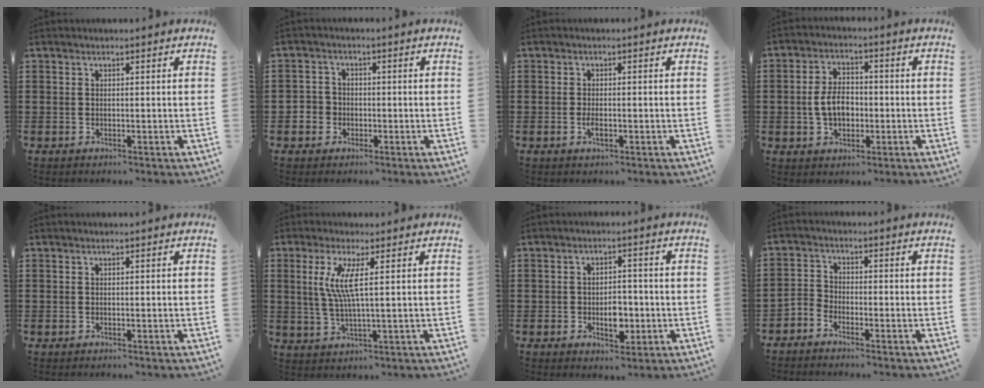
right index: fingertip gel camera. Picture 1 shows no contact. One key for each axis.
{"total": 2.6, "fx": -1.0, "fy": 2.4, "fz": 0.3, "tx": -0.018, "ty": 0.007, "tz": -0.024}
{"total": 1.7, "fx": -0.6, "fy": 0.6, "fz": 1.5, "tx": -0.036, "ty": -0.004, "tz": -0.014}
{"total": 5.7, "fx": -0.8, "fy": 3.6, "fz": 4.3, "tx": -0.089, "ty": 0.002, "tz": -0.022}
{"total": 0.0}
{"total": 6.1, "fx": 1.4, "fy": 0.4, "fz": 5.9, "tx": -0.132, "ty": -0.011, "tz": 0.017}
{"total": 4.4, "fx": -1.2, "fy": 2.6, "fz": 3.3, "tx": -0.053, "ty": 0.003, "tz": -0.022}
{"total": 2.4, "fx": -2.3, "fy": 0.5, "fz": 0.0, "tx": -0.006, "ty": 0.007, "tz": -0.049}